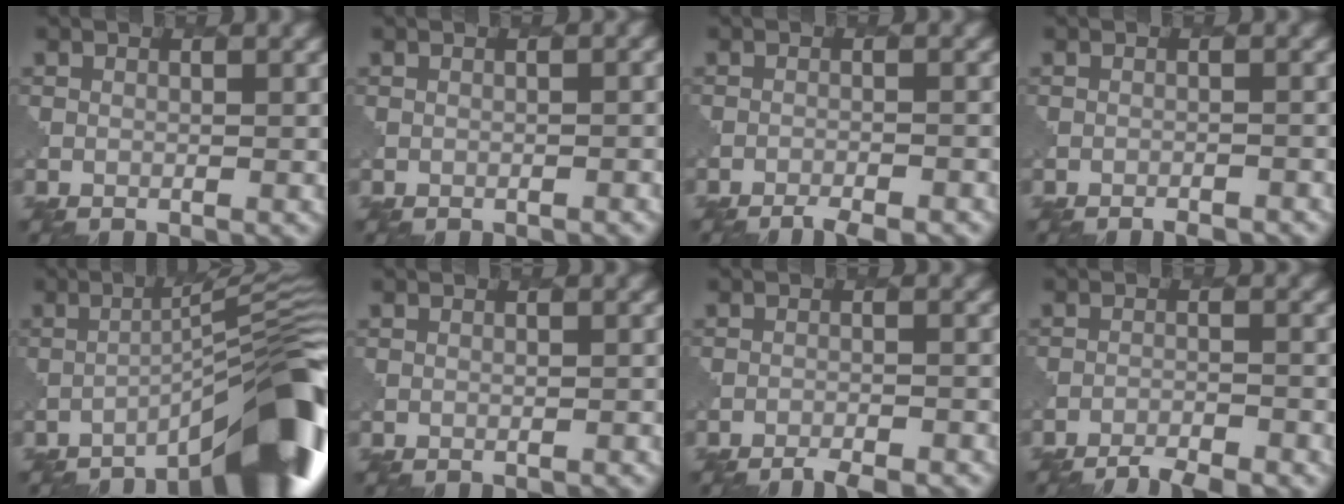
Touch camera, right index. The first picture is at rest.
{"total": 1.2, "force": [-0.9, 0.3, 0.7], "torque": [-0.004, 0.001, -0.012]}
{"total": 3.3, "force": [-3.0, 0.6, 1.4], "torque": [-0.017, -0.004, -0.044]}
{"total": 1.9, "force": [-1.8, 0.4, 0.6], "torque": [0.003, 0.008, -0.025]}
{"total": 11.7, "force": [-7.2, 1.8, 9.1], "torque": [-0.114, 0.023, -0.112]}
{"total": 0.6, "force": [-0.5, 0.1, 0.2], "torque": [0.000, 0.001, -0.005]}
{"total": 3.7, "force": [-3.3, 0.7, 1.4], "torque": [-0.016, -0.004, -0.047]}
{"total": 4.7, "force": [-4.2, 0.9, 1.8], "torque": [-0.031, -0.012, -0.062]}